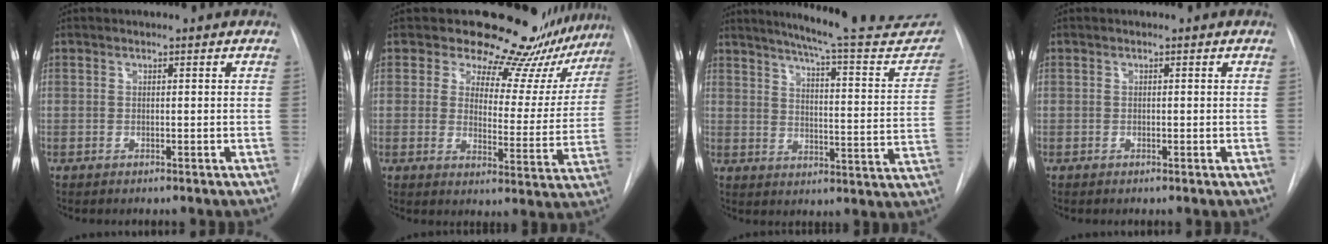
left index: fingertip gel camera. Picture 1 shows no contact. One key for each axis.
{"total": 17.4, "fx": 16.4, "fy": 5.1, "fz": 3.0, "tx": -0.013, "ty": -0.071, "tz": 0.176}
{"total": 23.3, "fx": 21.2, "fy": 2.3, "fz": 9.4, "tx": -0.128, "ty": -0.072, "tz": 0.256}
{"total": 0.0}